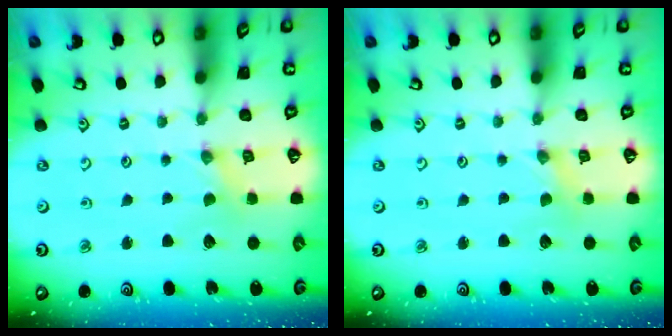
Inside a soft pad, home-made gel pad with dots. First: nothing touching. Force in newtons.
{"total": 0.0}